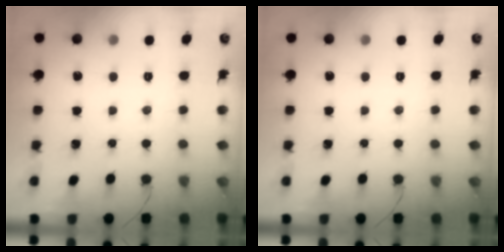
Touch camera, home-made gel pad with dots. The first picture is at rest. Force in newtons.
{"total": 0.0}